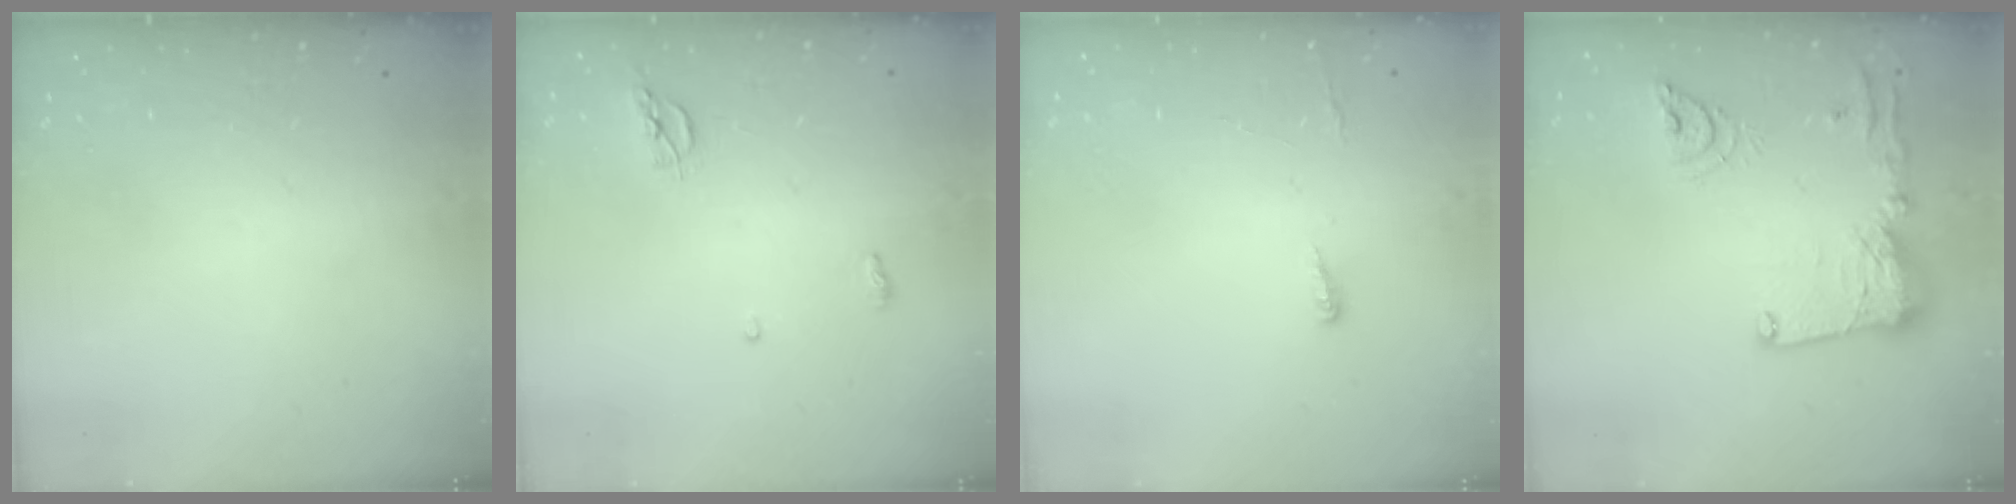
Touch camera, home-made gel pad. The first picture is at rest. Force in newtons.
{"total": 7.2, "press": 5.3, "slide": 4.9}
{"total": 3.7, "press": 3.5, "slide": 1.2}
{"total": 17.2, "press": 17.1, "slide": 2.2}